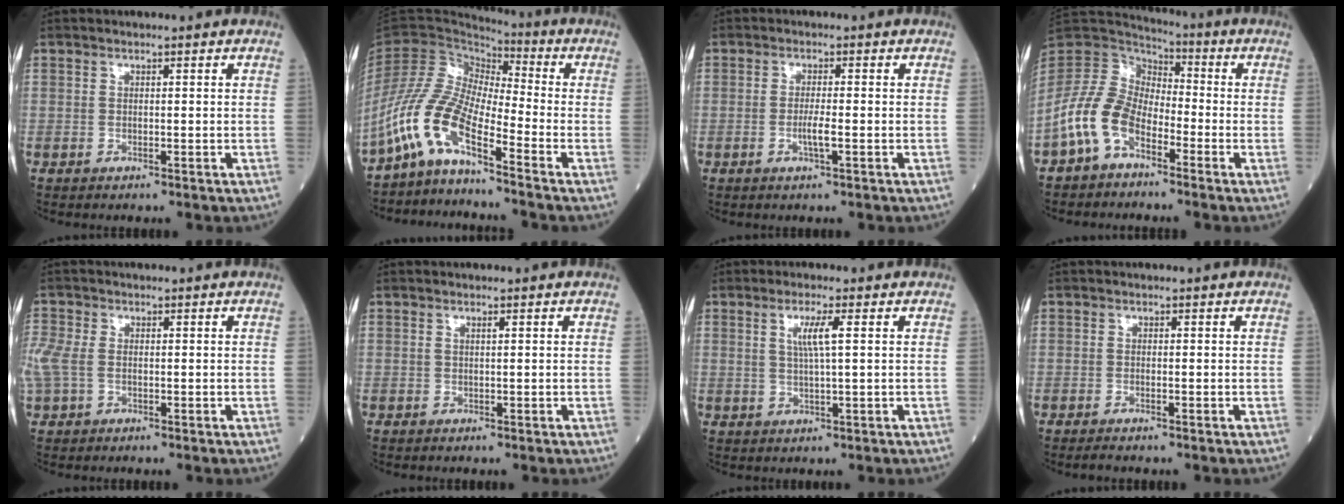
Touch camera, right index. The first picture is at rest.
{"total": 9.1, "force": [-6.1, 2.1, 6.4], "torque": [-0.159, 0.009, -0.128]}
{"total": 2.3, "force": [-0.8, 0.0, 2.2], "torque": [-0.045, -0.002, -0.014]}
{"total": 10.1, "force": [-5.1, 6.1, 6.2], "torque": [-0.145, 0.022, -0.111]}
{"total": 7.7, "force": [-0.6, 5.5, 5.3], "torque": [-0.180, 0.016, -0.003]}
{"total": 0.0}
{"total": 3.8, "force": [1.1, -0.2, 3.6], "torque": [-0.072, 0.001, 0.022]}
{"total": 1.2, "force": [-1.0, -0.1, 0.6], "torque": [-0.018, -0.005, -0.018]}